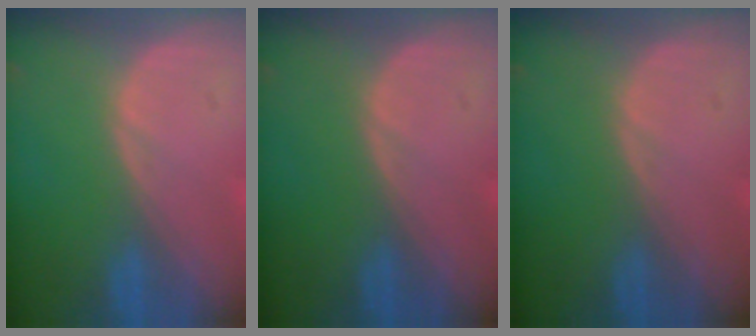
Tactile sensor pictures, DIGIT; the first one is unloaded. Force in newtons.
{"total": 0.0}
{"total": 0.0}